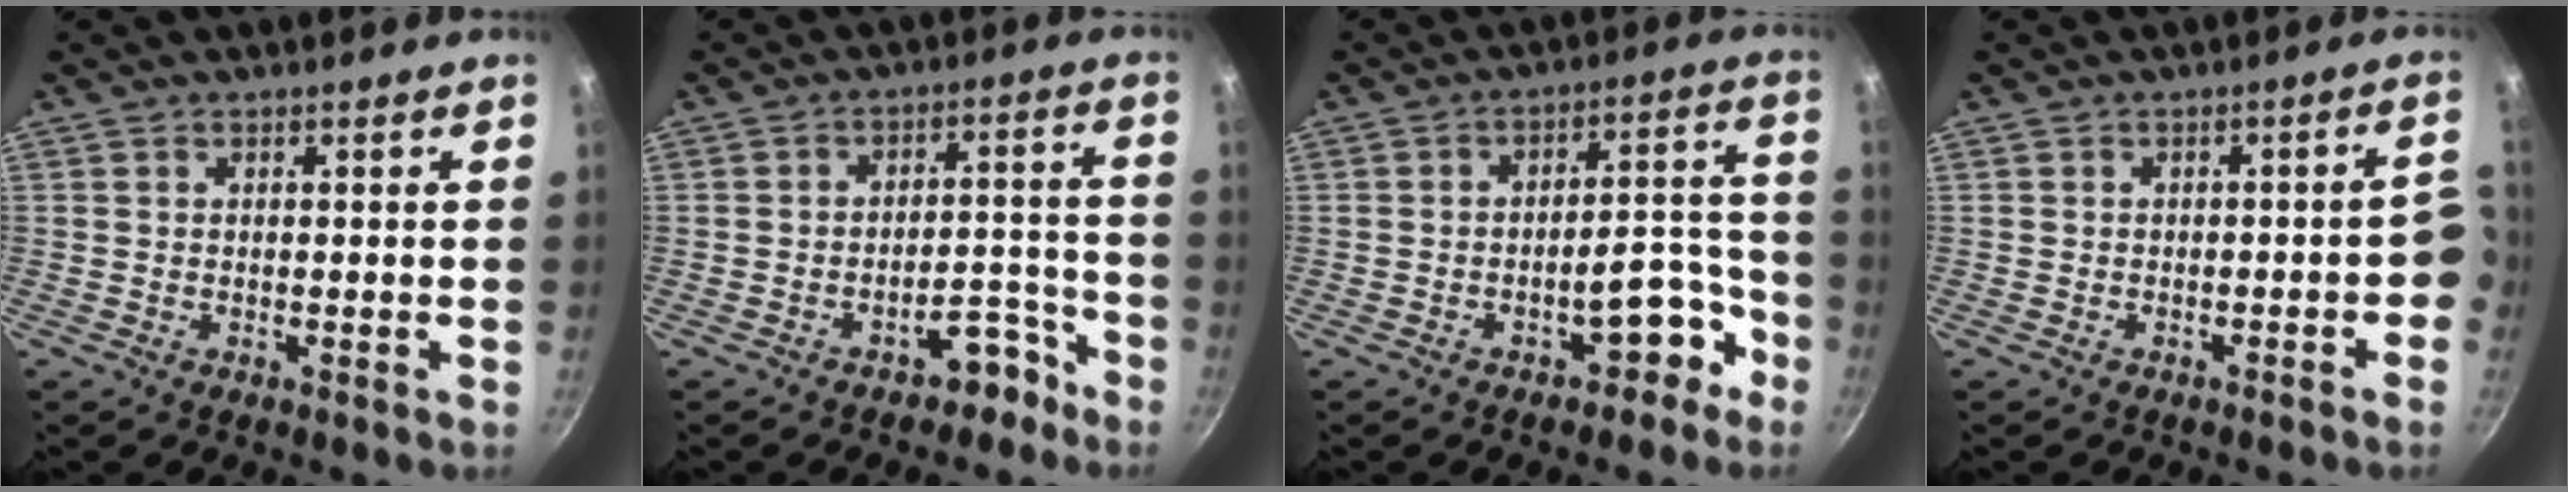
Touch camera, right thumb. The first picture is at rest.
{"total": 6.6, "force": [-4.5, 3.3, 3.4], "torque": [-0.008, 0.067, -0.047]}
{"total": 8.9, "force": [-4.8, 4.5, 6.0], "torque": [-0.033, 0.071, -0.052]}
{"total": 4.3, "force": [-1.6, 1.8, 3.6], "torque": [-0.019, 0.037, -0.016]}